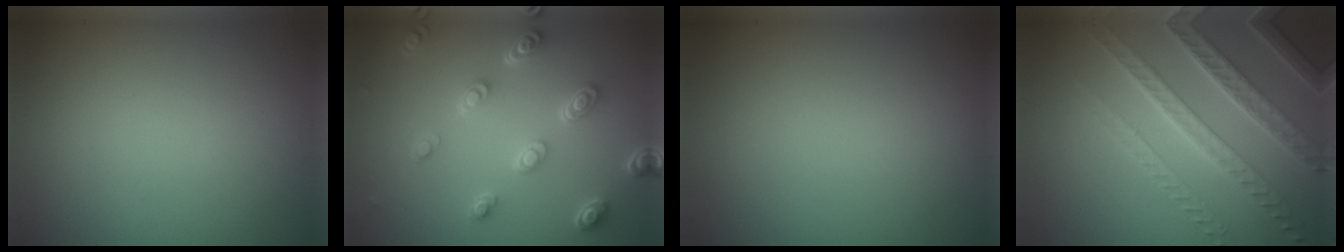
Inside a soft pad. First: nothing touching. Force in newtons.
{"total": 4.5, "press": 3.4, "slide": 2.9}
{"total": 0.0}
{"total": 6.0, "press": 5.0, "slide": 3.3}